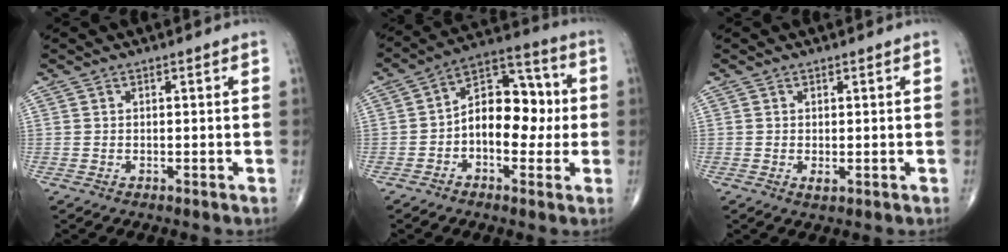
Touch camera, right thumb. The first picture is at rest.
{"total": 13.2, "force": [-0.9, 8.4, 10.2], "torque": [-0.117, 0.038, -0.025]}
{"total": 1.0, "force": [-0.1, 0.4, 0.9], "torque": [-0.014, -0.004, -0.001]}